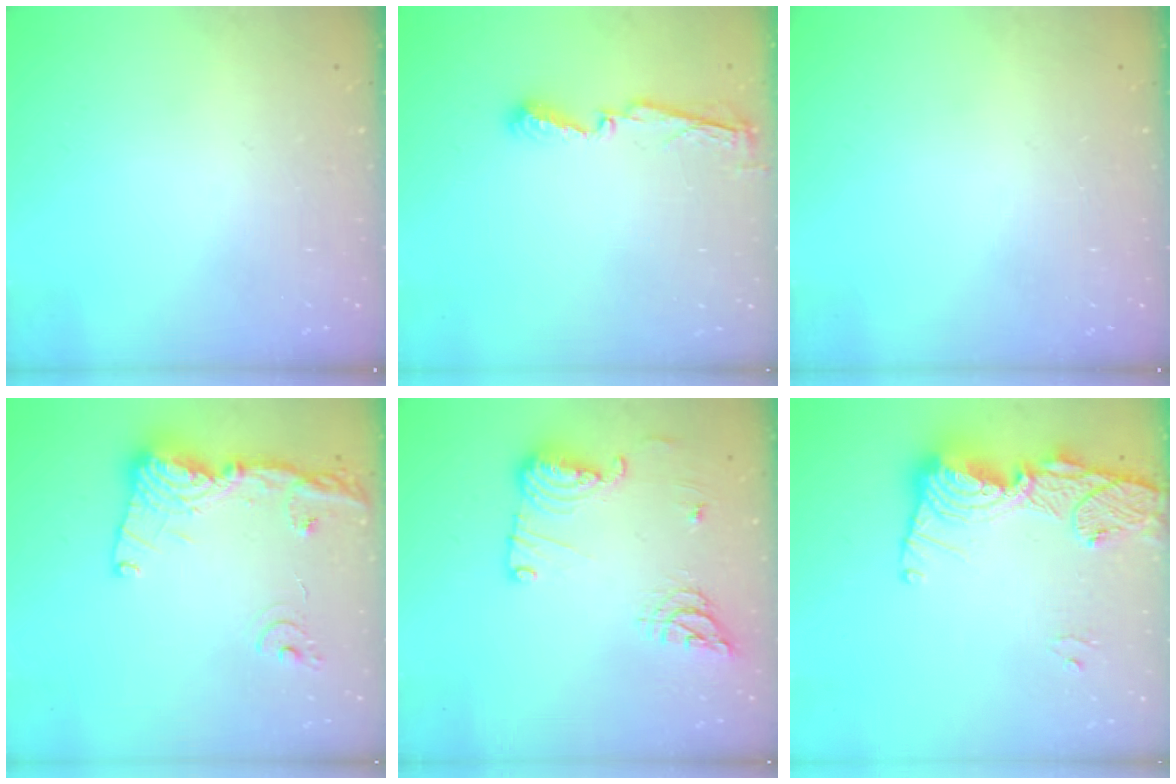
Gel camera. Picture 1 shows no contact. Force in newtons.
{"total": 5.1, "press": 5.1, "slide": 0.4}
{"total": 0.0}
{"total": 16.7, "press": 16.6, "slide": 1.9}
{"total": 17.5, "press": 16.1, "slide": 6.9}
{"total": 17.4, "press": 17.3, "slide": 1.4}